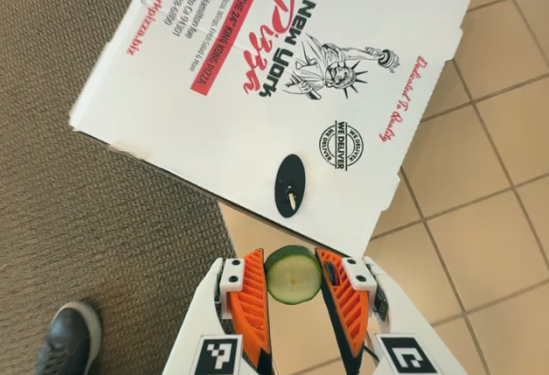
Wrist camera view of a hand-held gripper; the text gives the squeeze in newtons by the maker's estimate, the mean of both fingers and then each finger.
{"total": 7.6, "left": 7.4, "right": 7.8}